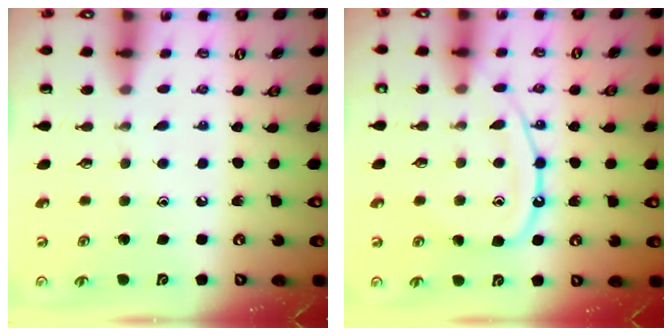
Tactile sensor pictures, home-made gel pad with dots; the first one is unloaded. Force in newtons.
{"total": 12.9, "press": 12.8, "slide": 1.4}